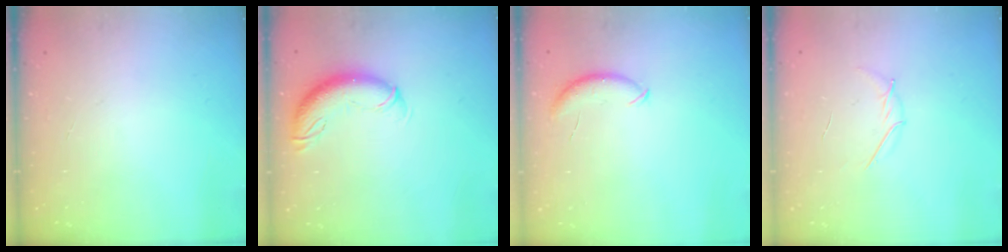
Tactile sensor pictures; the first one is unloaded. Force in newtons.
{"total": 10.2, "press": 10.0, "slide": 2.3}
{"total": 7.4, "press": 7.4, "slide": 1.1}
{"total": 3.8, "press": 3.6, "slide": 1.1}